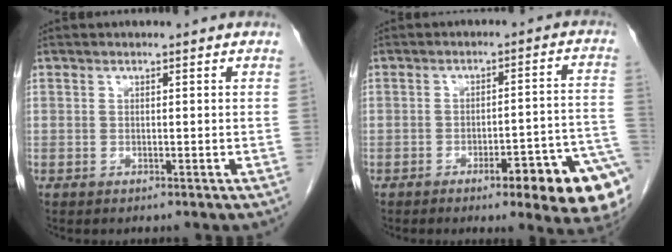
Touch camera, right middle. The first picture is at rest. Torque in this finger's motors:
{"motor_torque": [1.10, -1.03, 0.31, 0.09]}